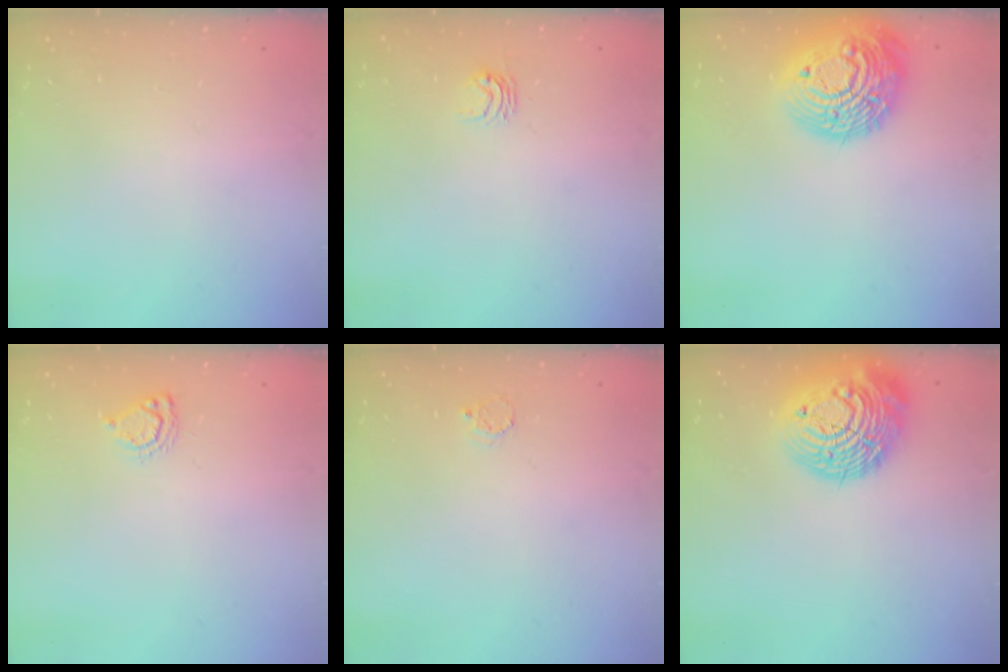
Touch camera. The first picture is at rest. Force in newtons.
{"total": 3.9, "press": 3.8, "slide": 0.5}
{"total": 21.7, "press": 21.6, "slide": 1.8}
{"total": 6.0, "press": 6.0, "slide": 0.7}
{"total": 2.3, "press": 2.3, "slide": 0.2}
{"total": 19.5, "press": 19.5, "slide": 1.7}